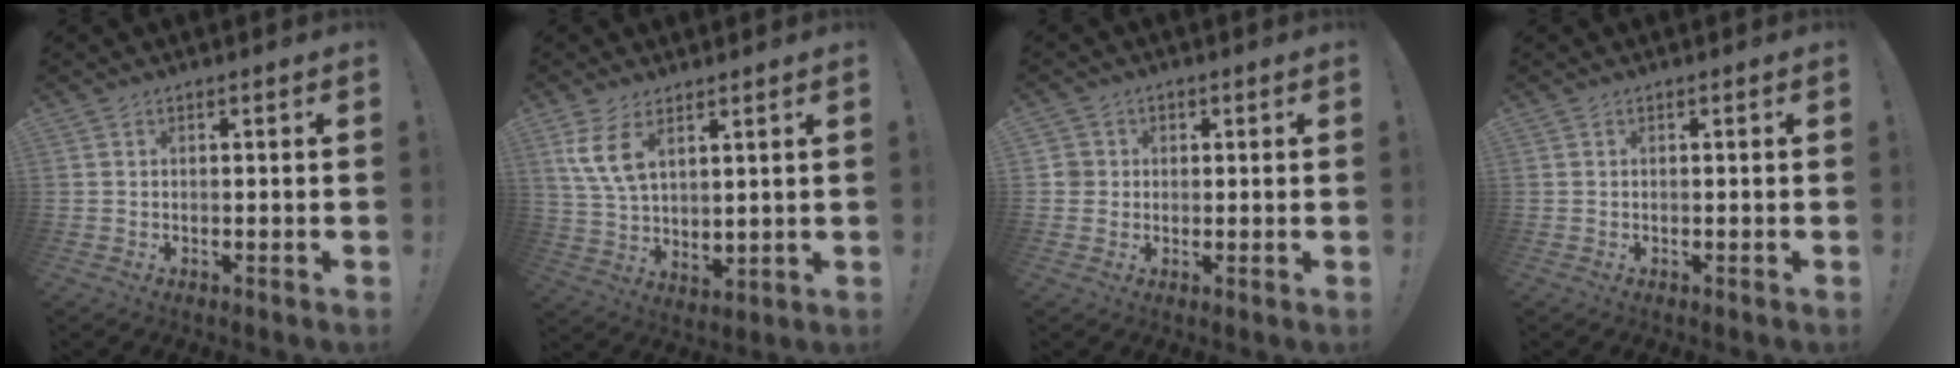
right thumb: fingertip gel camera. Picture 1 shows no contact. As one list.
[{"total": 9.0, "force": [5.8, 4.0, 5.7], "torque": [-0.114, -0.029, 0.111]}, {"total": 3.3, "force": [0.5, 3.2, 0.7], "torque": [-0.002, 0.003, 0.008]}, {"total": 0.0}]